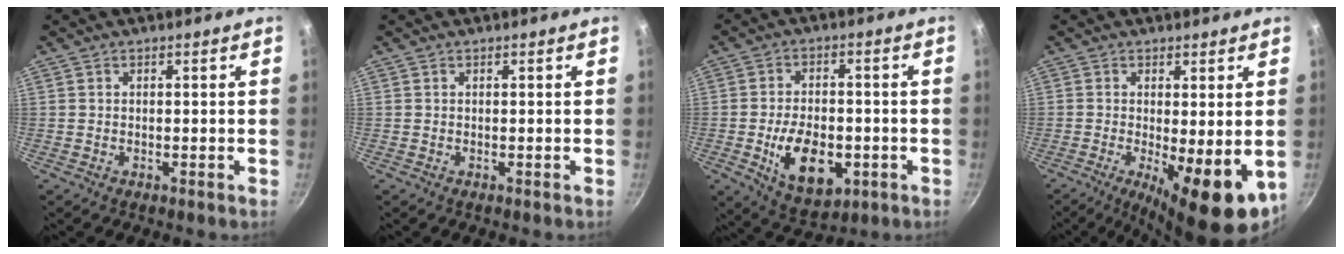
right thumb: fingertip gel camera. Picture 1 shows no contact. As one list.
[{"total": 0.0}, {"total": 12.8, "force": [-3.4, 7.7, 9.7], "torque": [-0.136, 0.004, -0.043]}, {"total": 12.2, "force": [-2.6, 3.7, 11.3], "torque": [-0.152, -0.013, -0.028]}]